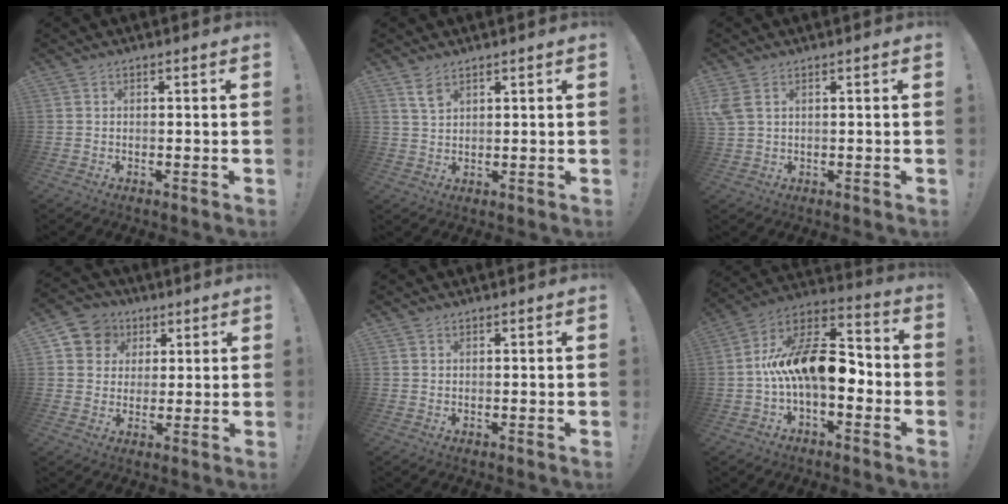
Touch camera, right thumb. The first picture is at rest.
{"total": 4.4, "force": [3.0, 2.3, 2.4], "torque": [-0.029, -0.018, 0.053]}
{"total": 3.8, "force": [1.6, 1.5, 3.1], "torque": [-0.065, -0.002, 0.031]}
{"total": 8.9, "force": [3.0, 8.1, 2.1], "torque": [-0.031, -0.010, 0.063]}
{"total": 1.0, "force": [0.8, 0.6, 0.1], "torque": [0.007, -0.003, 0.014]}
{"total": 18.2, "force": [-1.4, 9.5, 15.4], "torque": [-0.270, 0.010, -0.019]}